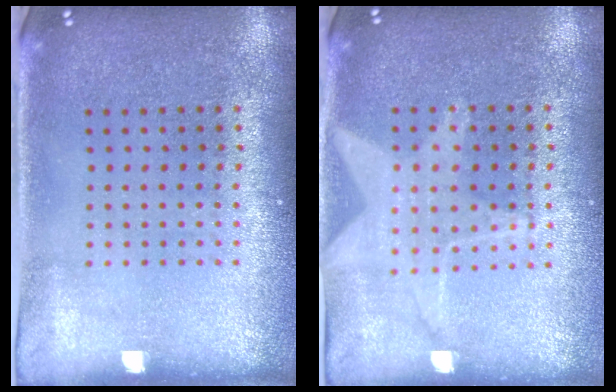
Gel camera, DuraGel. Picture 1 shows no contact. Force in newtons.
{"total": 1.3, "press": 1.2, "slide": 0.3}